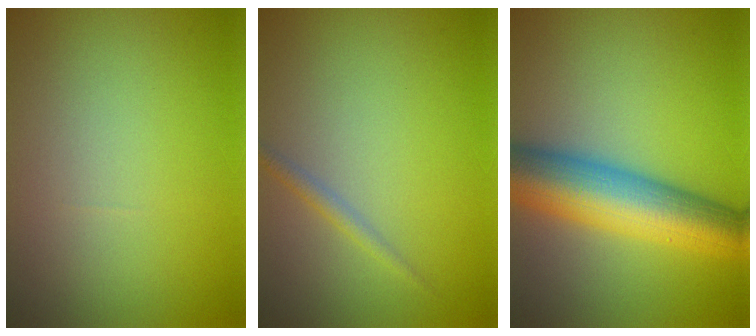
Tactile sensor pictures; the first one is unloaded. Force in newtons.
{"total": 1.2, "press": 1.2, "slide": 0.0}
{"total": 10.0, "press": 10.0, "slide": 0.2}